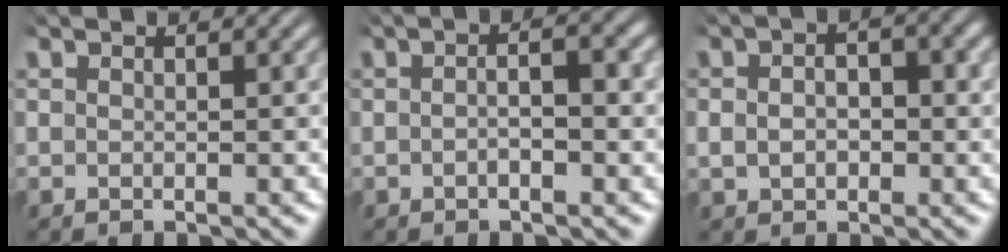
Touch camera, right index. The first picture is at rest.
{"total": 2.4, "force": [-0.6, 0.5, 2.3], "torque": [-0.030, 0.005, -0.017]}
{"total": 2.9, "force": [-0.4, 2.0, 2.1], "torque": [-0.033, -0.002, -0.003]}